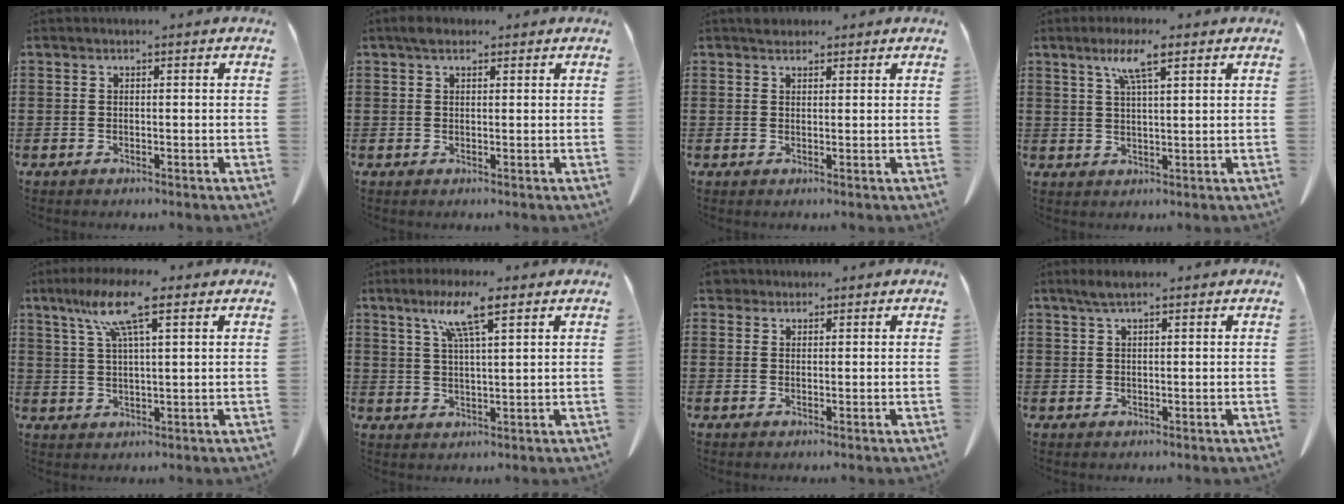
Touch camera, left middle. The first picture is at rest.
{"total": 1.9, "force": [1.2, 1.0, 1.0], "torque": [-0.015, 0.004, 0.021]}
{"total": 1.6, "force": [1.3, 0.8, 0.2], "torque": [0.001, 0.000, 0.025]}
{"total": 5.7, "force": [3.4, 0.8, 4.6], "torque": [-0.098, 0.008, 0.056]}
{"total": 9.2, "force": [5.2, 1.2, 7.4], "torque": [-0.155, 0.003, 0.089]}
{"total": 7.1, "force": [4.2, 0.6, 5.6], "torque": [-0.121, 0.007, 0.070]}
{"total": 2.2, "force": [1.8, 1.2, 0.5], "torque": [-0.017, 0.009, 0.035]}
{"total": 2.2, "force": [1.4, 0.4, 1.6], "torque": [-0.033, 0.003, 0.025]}